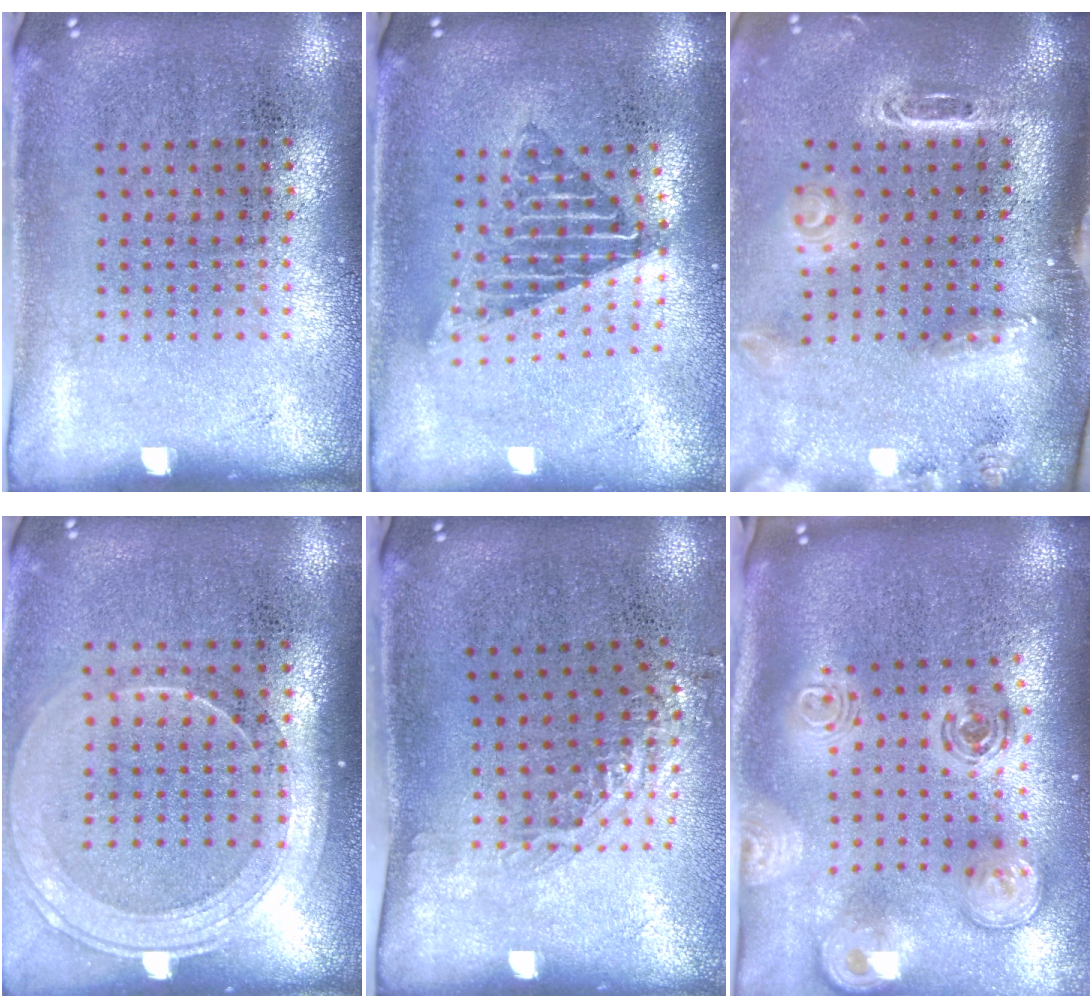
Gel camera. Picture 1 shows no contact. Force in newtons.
{"total": 1.7, "press": 1.3, "slide": 1.1}
{"total": 3.0, "press": 2.1, "slide": 2.1}
{"total": 1.8, "press": 1.6, "slide": 0.8}
{"total": 1.2, "press": 1.0, "slide": 0.8}
{"total": 3.0, "press": 2.1, "slide": 2.1}